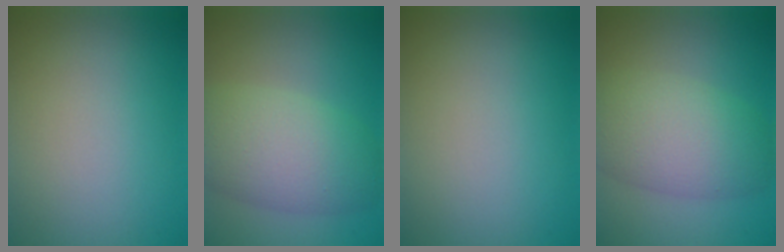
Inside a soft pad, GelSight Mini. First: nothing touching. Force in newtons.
{"total": 7.3, "press": 7.3, "slide": 0.5}
{"total": 0.0}
{"total": 7.3, "press": 7.3, "slide": 0.4}